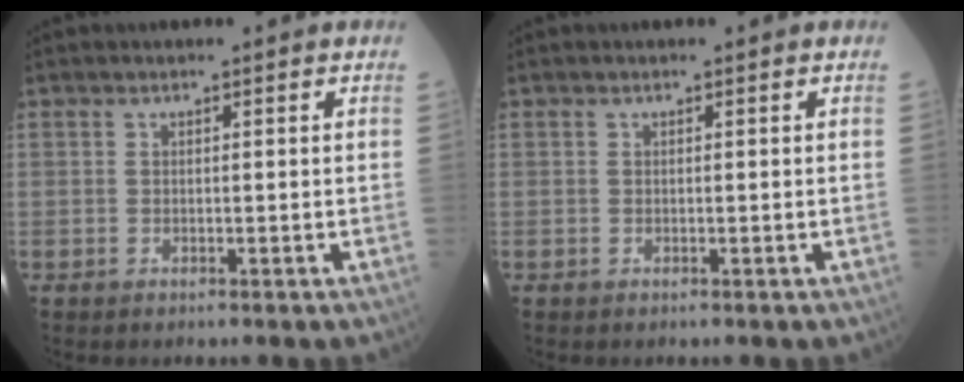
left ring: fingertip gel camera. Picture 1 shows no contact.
{"total": 0.0}